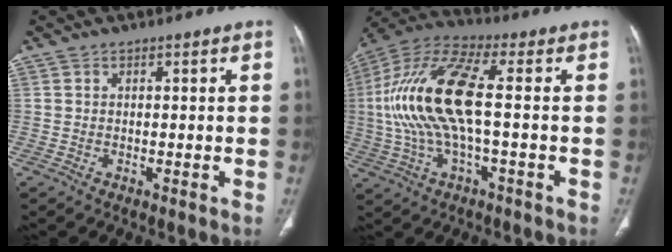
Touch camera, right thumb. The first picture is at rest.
{"total": 17.8, "force": [0.2, 5.7, 16.9], "torque": [-0.376, 0.030, 0.001]}